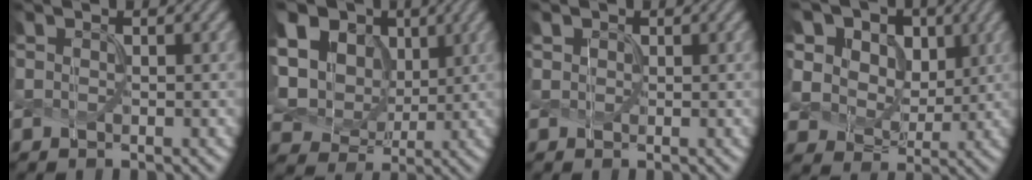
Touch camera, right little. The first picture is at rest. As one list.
[{"total": 15.8, "force": [5.1, 12.9, 7.6], "torque": [-0.202, 0.022, 0.101]}, {"total": 0.8, "force": [0.6, 0.6, -0.2], "torque": [0.007, 0.002, 0.014]}, {"total": 15.2, "force": [7.5, 11.3, 6.9], "torque": [-0.187, 0.034, 0.147]}]